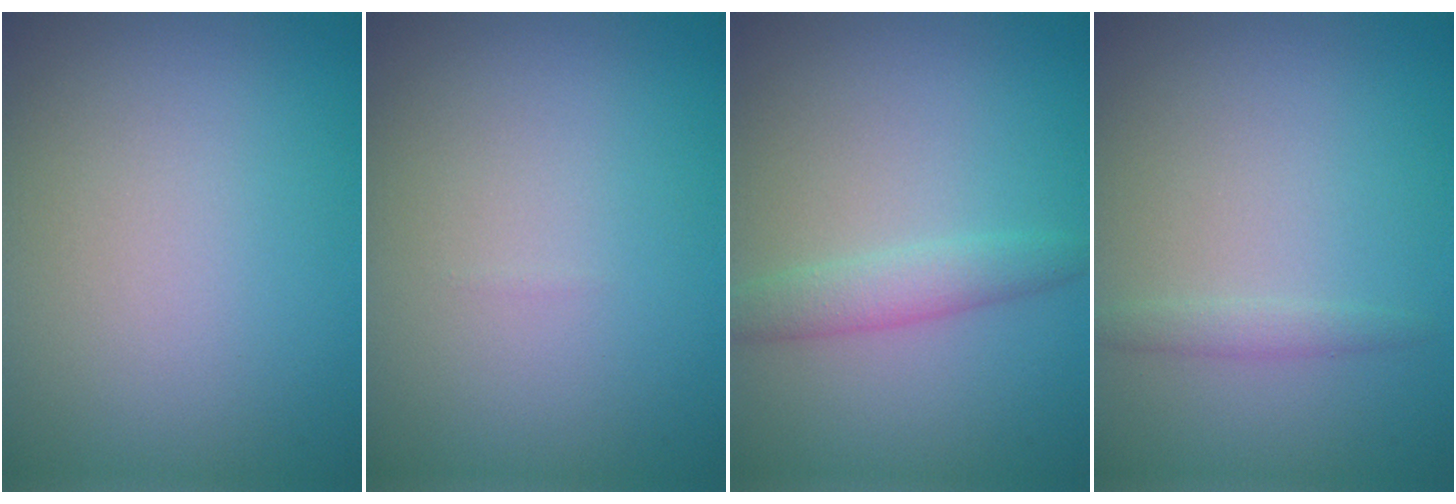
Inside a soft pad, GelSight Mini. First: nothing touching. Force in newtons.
{"total": 0.0}
{"total": 2.3, "press": 2.3, "slide": 0.1}
{"total": 1.1, "press": 1.0, "slide": 0.1}